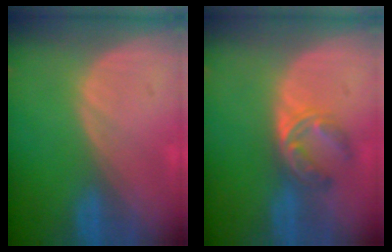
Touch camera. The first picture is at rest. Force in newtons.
{"total": 5.7, "press": 4.7, "slide": 3.2}